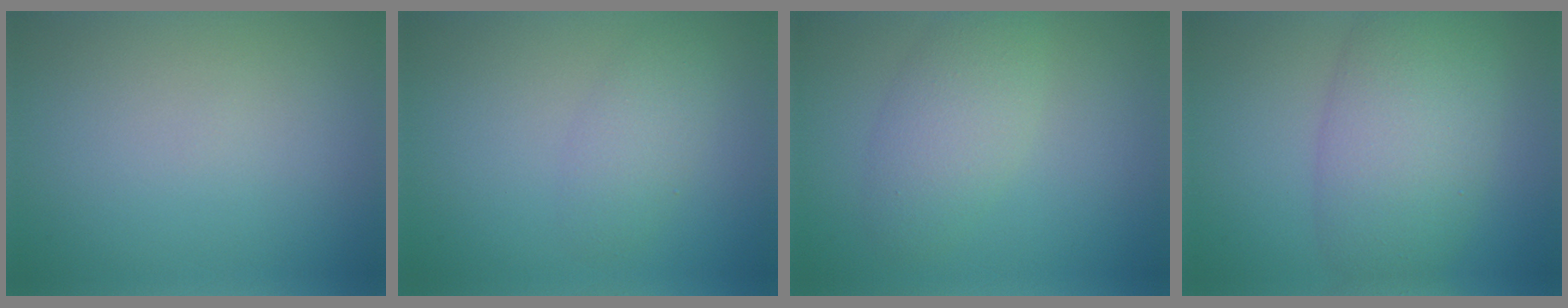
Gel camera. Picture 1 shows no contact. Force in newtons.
{"total": 2.4, "press": 2.4, "slide": 0.1}
{"total": 3.7, "press": 3.7, "slide": 0.1}
{"total": 7.8, "press": 7.8, "slide": 0.3}